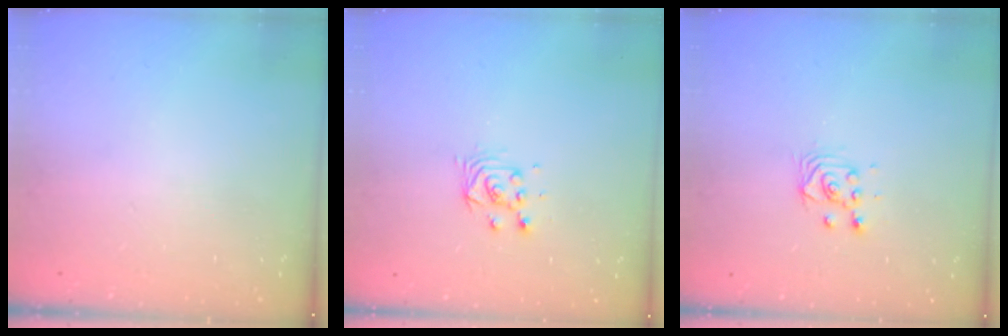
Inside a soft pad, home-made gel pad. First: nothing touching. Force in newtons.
{"total": 4.1, "press": 4.1, "slide": 0.3}
{"total": 3.3, "press": 3.3, "slide": 0.4}